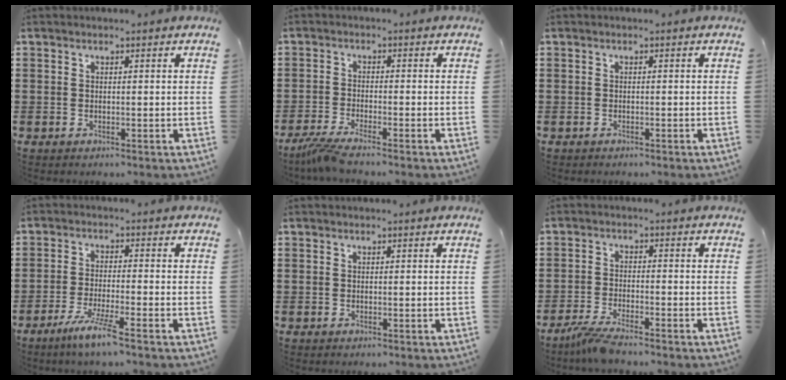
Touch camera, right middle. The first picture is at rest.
{"total": 3.3, "force": [-2.8, -0.3, 1.8], "torque": [-0.060, -0.019, -0.060]}
{"total": 0.5, "force": [-0.5, 0.2, 0.0], "torque": [0.000, 0.002, -0.011]}
{"total": 5.6, "force": [-4.1, -0.1, 3.8], "torque": [-0.080, -0.014, -0.075]}
{"total": 0.0}
{"total": 3.8, "force": [-3.3, 0.0, 1.8], "torque": [-0.052, -0.012, -0.068]}